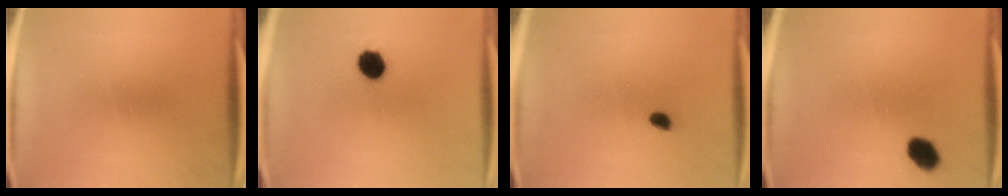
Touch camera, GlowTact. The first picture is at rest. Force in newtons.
{"total": 6.3}
{"total": 1.6}
{"total": 4.8}